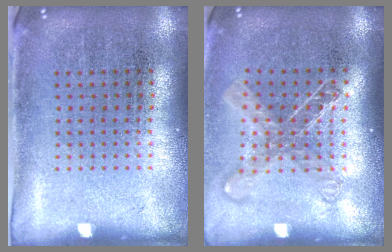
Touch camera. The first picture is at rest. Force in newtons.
{"total": 1.5, "press": 1.2, "slide": 0.9}